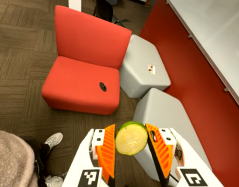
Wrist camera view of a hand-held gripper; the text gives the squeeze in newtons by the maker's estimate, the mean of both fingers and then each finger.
{"total": 8.6, "left": 8.9, "right": 8.2}